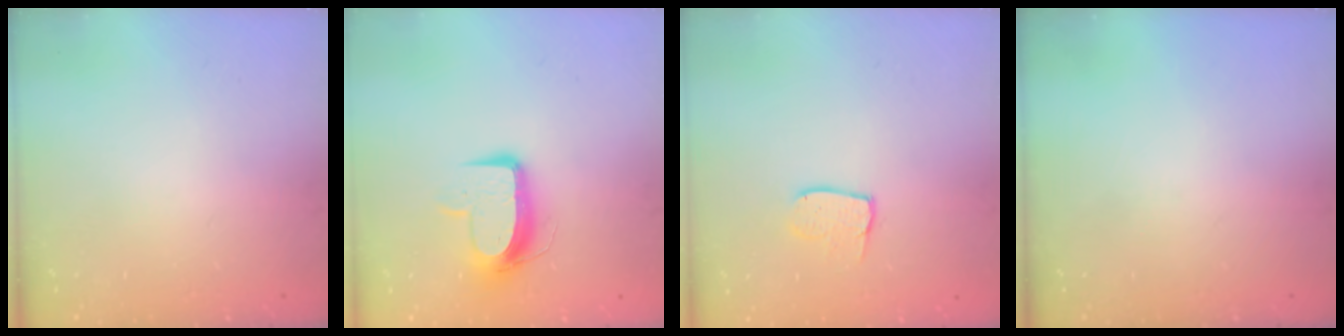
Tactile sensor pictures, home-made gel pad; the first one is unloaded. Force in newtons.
{"total": 10.8, "press": 10.8, "slide": 1.0}
{"total": 5.1, "press": 5.1, "slide": 0.4}
{"total": 0.0}